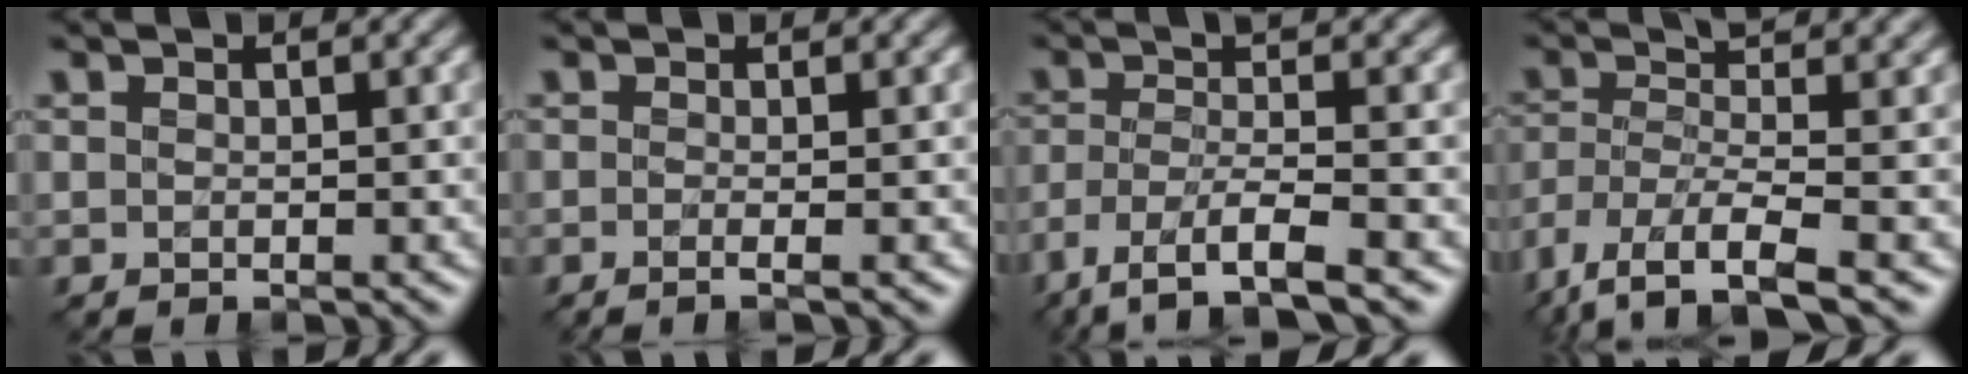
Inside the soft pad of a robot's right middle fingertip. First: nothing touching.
{"total": 2.0, "force": [-0.3, 0.9, 1.8], "torque": [-0.016, -0.011, -0.025]}
{"total": 6.1, "force": [-3.6, 1.1, 4.8], "torque": [-0.085, -0.009, -0.072]}
{"total": 7.8, "force": [-3.9, 2.1, 6.4], "torque": [-0.120, -0.003, -0.083]}